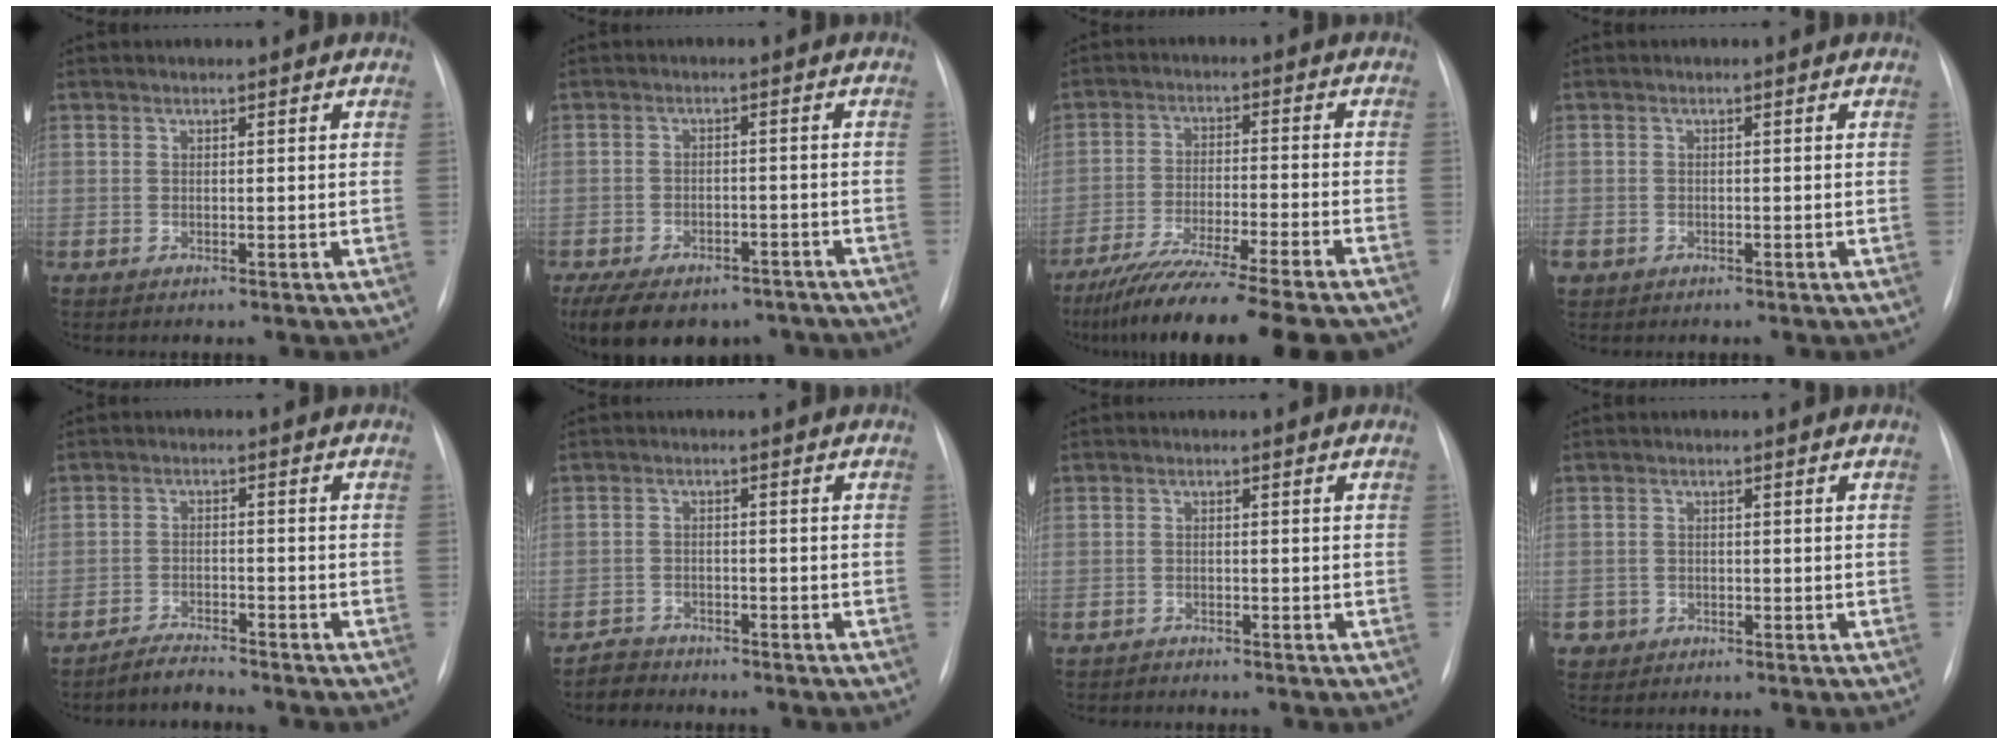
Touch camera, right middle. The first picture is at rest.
{"total": 14.9, "force": [-11.1, 7.6, 6.4], "torque": [-0.130, 0.002, -0.150]}
{"total": 18.6, "force": [-15.5, 0.1, 10.1], "torque": [-0.155, -0.041, -0.246]}
{"total": 2.9, "force": [-1.6, 2.2, 0.9], "torque": [-0.020, -0.001, -0.027]}
{"total": 2.9, "force": [-2.9, -0.2, -0.1], "torque": [0.000, -0.017, -0.051]}
{"total": 3.0, "force": [-2.7, 1.0, -0.8], "torque": [0.014, -0.003, -0.050]}
{"total": 1.3, "force": [-1.2, 0.3, -0.4], "torque": [0.006, -0.002, -0.022]}
{"total": 1.8, "force": [-1.0, 1.5, -0.2], "torque": [0.003, 0.009, -0.019]}